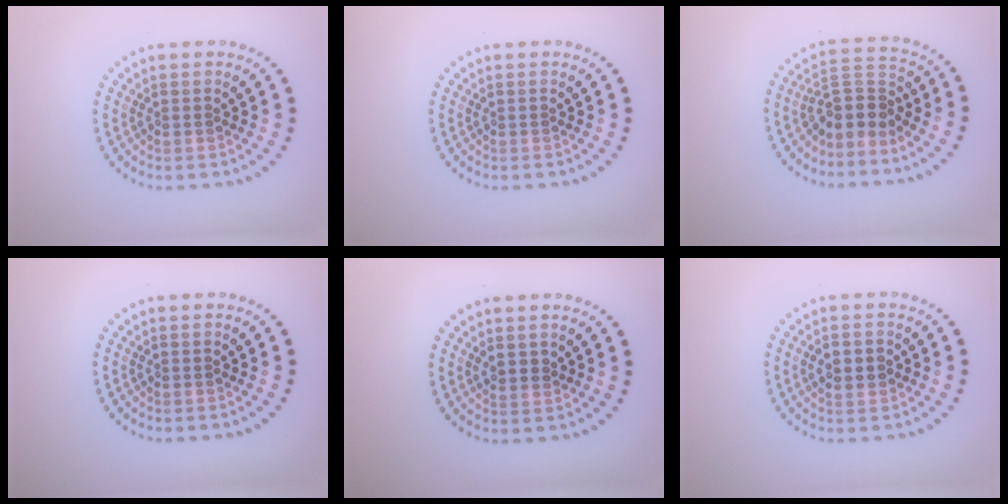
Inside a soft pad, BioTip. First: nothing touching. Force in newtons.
{"total": 0.0}
{"total": 3.6, "press": 2.9, "slide": 2.1}
{"total": 0.0}
{"total": 0.7, "press": 0.5, "slide": 0.4}
{"total": 2.2, "press": 2.2, "slide": 0.3}